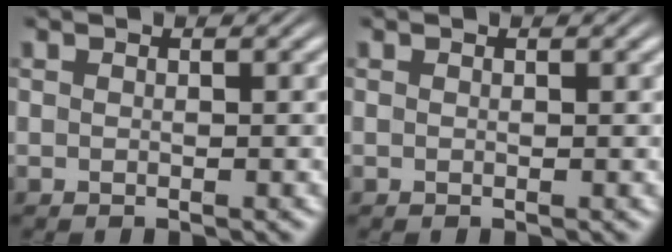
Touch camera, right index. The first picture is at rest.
{"total": 0.0}